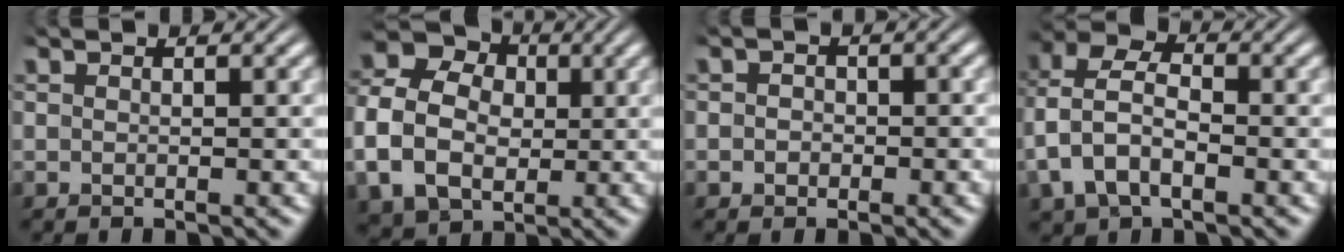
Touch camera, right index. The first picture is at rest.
{"total": 16.1, "force": [2.9, 13.5, 8.3], "torque": [-0.180, -0.001, 0.026]}
{"total": 1.3, "force": [-0.6, 1.2, 0.2], "torque": [0.000, 0.001, -0.015]}
{"total": 6.7, "force": [0.7, 5.2, 4.2], "torque": [-0.113, -0.010, 0.011]}